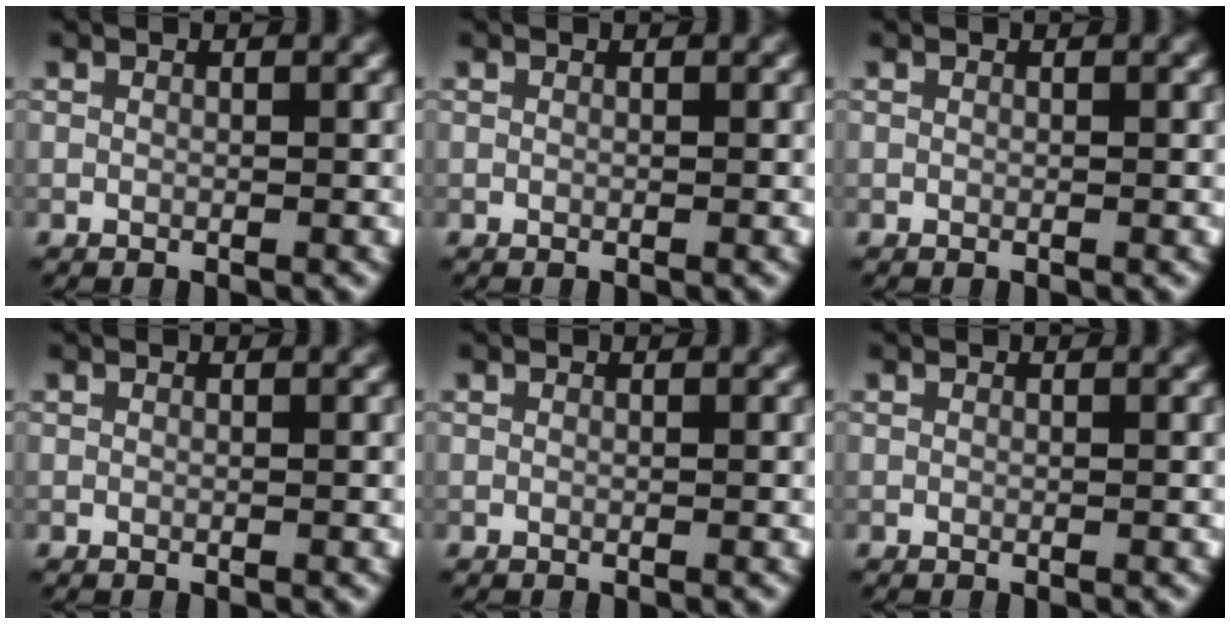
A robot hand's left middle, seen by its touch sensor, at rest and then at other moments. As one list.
[{"total": 0.0}, {"total": 0.0}, {"total": 0.0}, {"total": 0.0}, {"total": 0.0}]